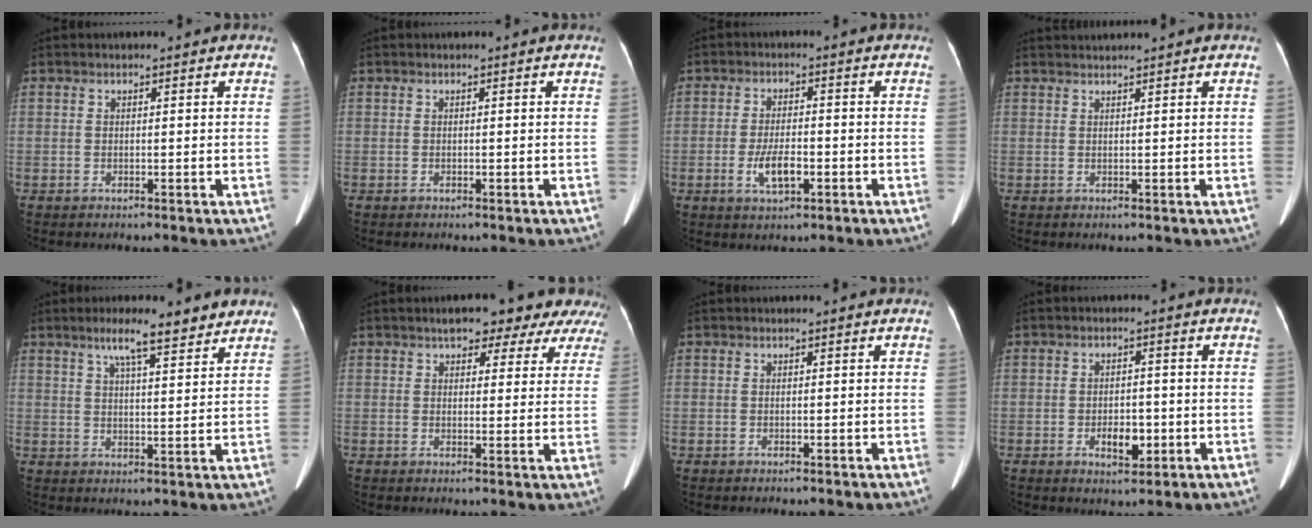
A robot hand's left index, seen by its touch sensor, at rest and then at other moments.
{"total": 0.0}
{"total": 4.9, "force": [-1.7, 1.6, 4.3], "torque": [-0.089, -0.003, -0.026]}
{"total": 2.0, "force": [1.9, -0.6, 0.2], "torque": [-0.002, 0.017, 0.041]}
{"total": 7.8, "force": [5.8, 1.2, 5.1], "torque": [-0.079, 0.016, 0.090]}
{"total": 10.0, "force": [8.2, 3.8, 4.2], "torque": [-0.024, 0.017, 0.082]}
{"total": 0.0}
{"total": 4.0, "force": [-1.3, 2.3, 3.1], "torque": [-0.052, 0.001, -0.011]}